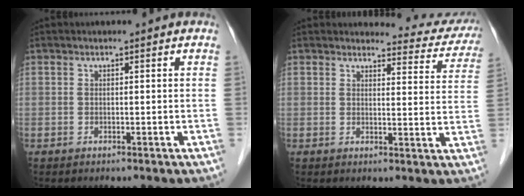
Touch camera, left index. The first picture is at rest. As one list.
[{"total": 9.3, "force": [9.1, 1.8, 0.0], "torque": [0.026, -0.047, 0.076]}]